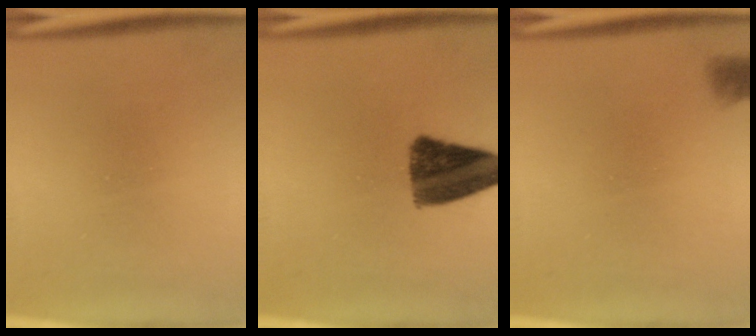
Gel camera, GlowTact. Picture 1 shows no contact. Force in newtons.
{"total": 11.0}
{"total": 1.2}